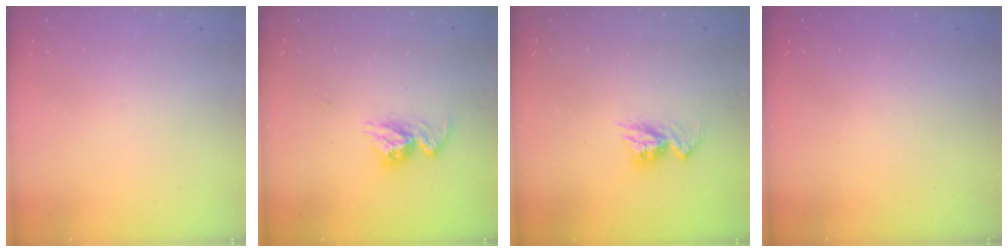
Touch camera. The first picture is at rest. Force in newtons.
{"total": 10.0, "press": 10.0, "slide": 0.8}
{"total": 8.1, "press": 8.1, "slide": 0.8}
{"total": 0.0}